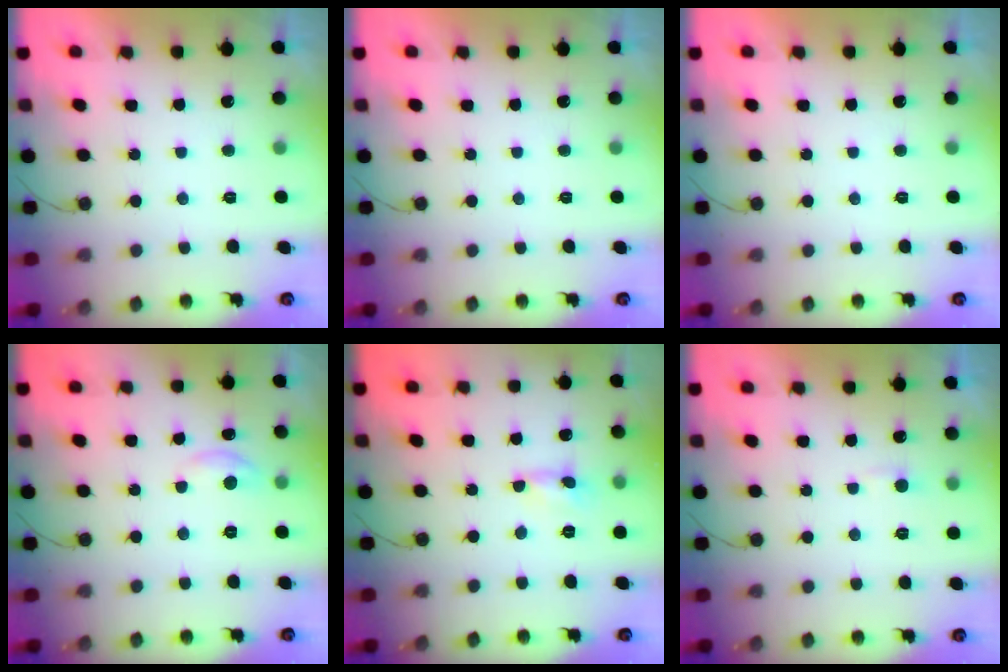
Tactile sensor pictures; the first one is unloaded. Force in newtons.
{"total": 0.0}
{"total": 0.0}
{"total": 3.8, "press": 3.8, "slide": 0.5}
{"total": 0.0}
{"total": 2.7, "press": 2.7, "slide": 0.4}